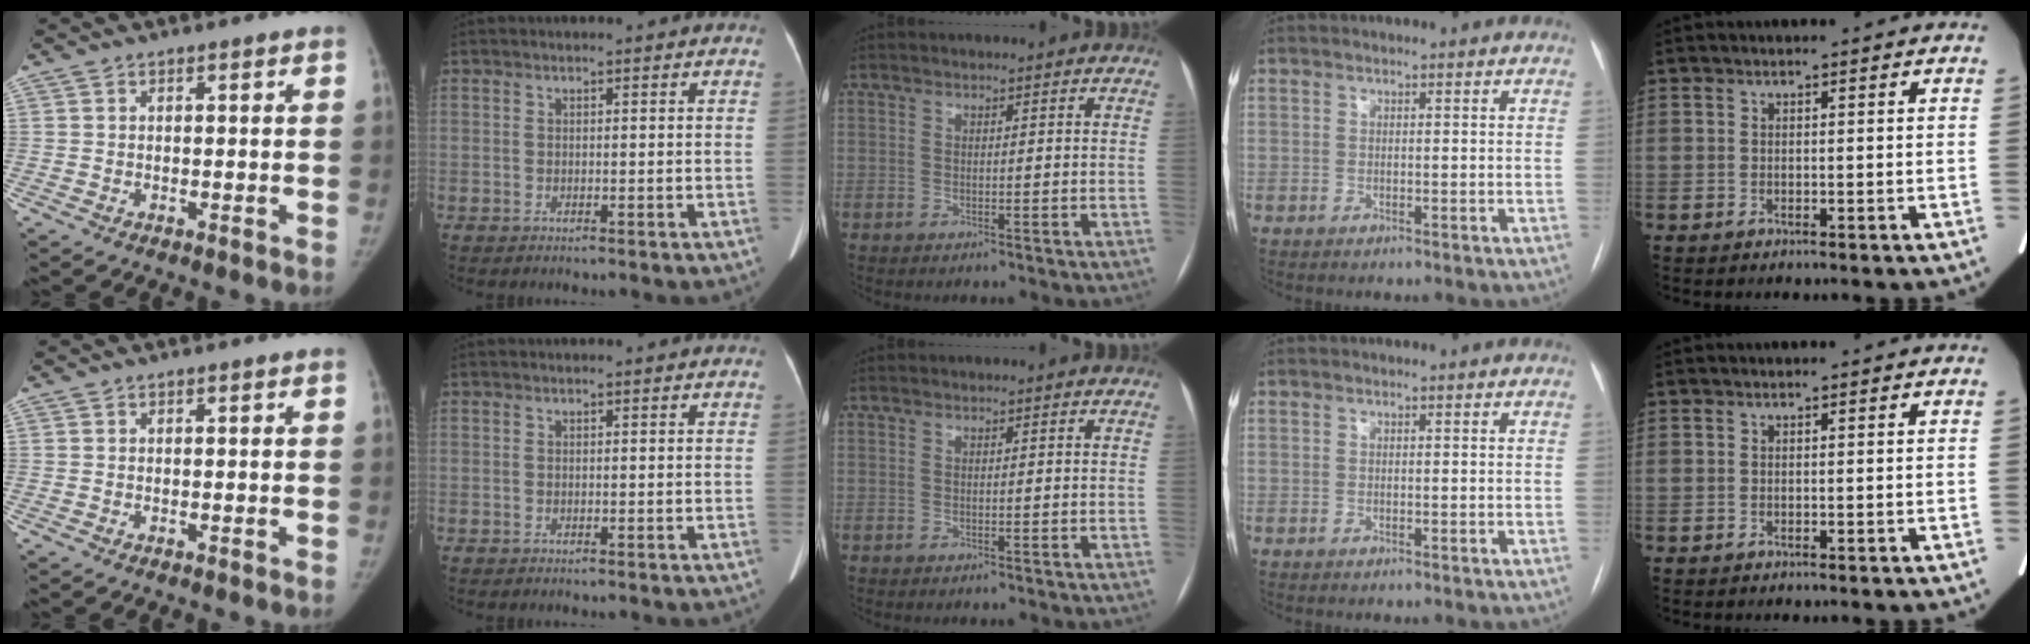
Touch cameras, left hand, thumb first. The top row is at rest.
{}